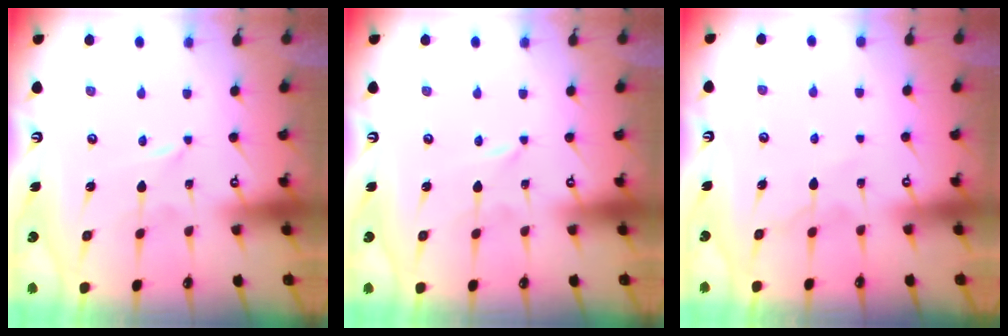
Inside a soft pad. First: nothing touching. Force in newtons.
{"total": 0.0}
{"total": 7.7, "press": 7.7, "slide": 0.7}